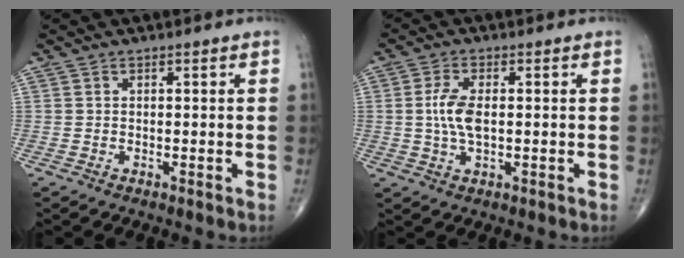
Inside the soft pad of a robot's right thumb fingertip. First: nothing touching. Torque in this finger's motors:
{"motor_torque": [1.14, 1.15, 1.02, -0.42, 0.06]}